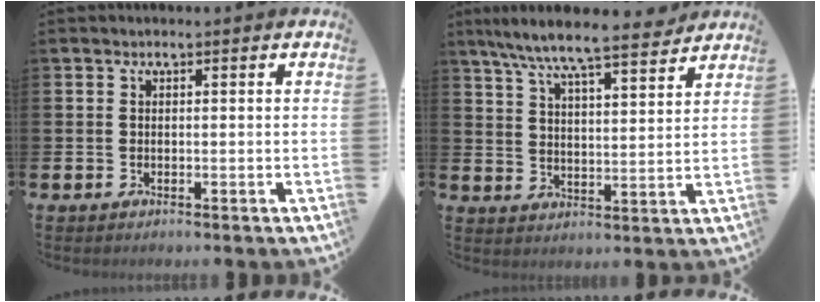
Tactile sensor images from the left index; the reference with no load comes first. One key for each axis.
{"total": 8.3, "fx": 7.7, "fy": 0.6, "fz": 3.0, "tx": -0.084, "ty": -0.050, "tz": 0.134}